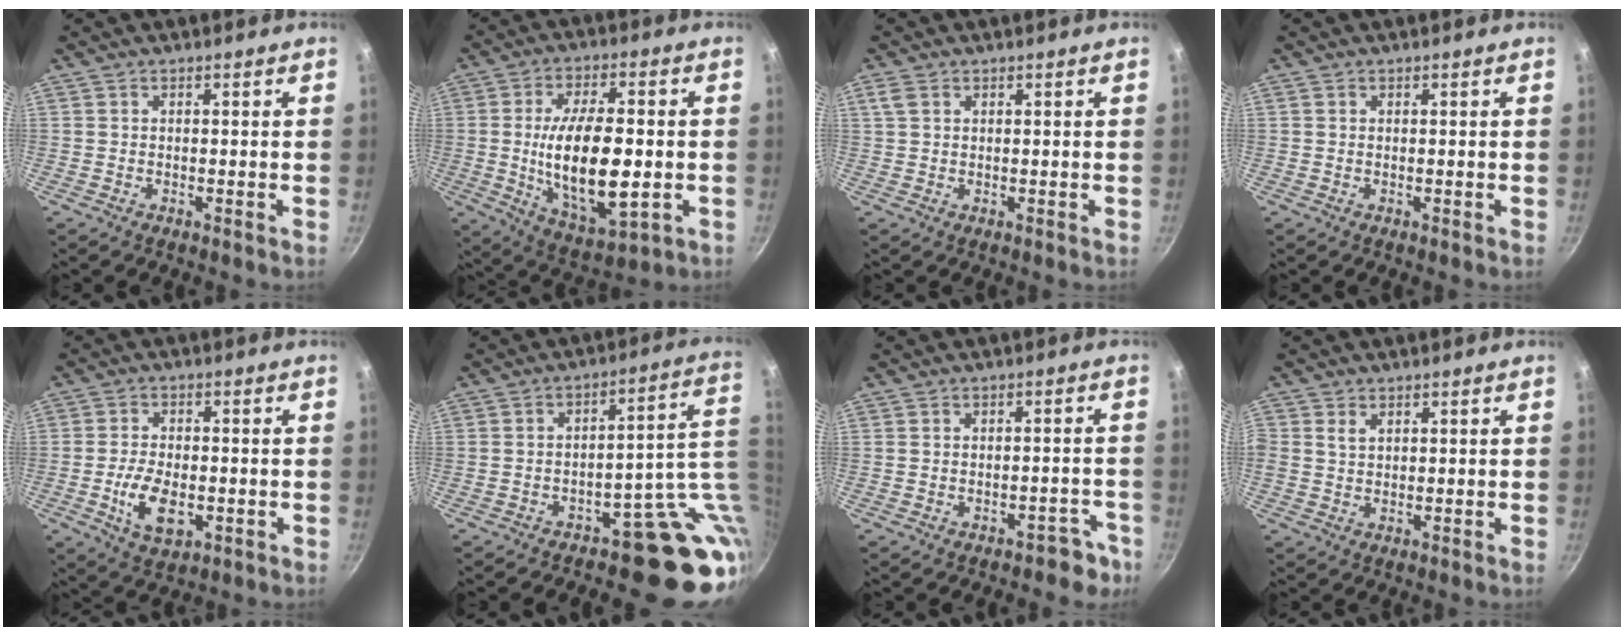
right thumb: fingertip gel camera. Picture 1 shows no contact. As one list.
[{"total": 18.1, "force": [-1.8, 8.1, 16.2], "torque": [-0.272, 0.001, -0.018]}, {"total": 2.3, "force": [1.1, 1.5, 1.4], "torque": [-0.029, 0.002, 0.026]}, {"total": 0.0}, {"total": 8.9, "force": [-2.2, 5.0, 7.1], "torque": [-0.124, 0.005, -0.034]}, {"total": 14.1, "force": [-4.1, 8.5, 10.6], "torque": [-0.041, 0.039, -0.053]}, {"total": 4.9, "force": [-3.4, 2.8, 2.1], "torque": [0.012, 0.049, -0.019]}, {"total": 2.2, "force": [0.9, 1.6, 1.2], "torque": [-0.018, 0.000, 0.017]}]